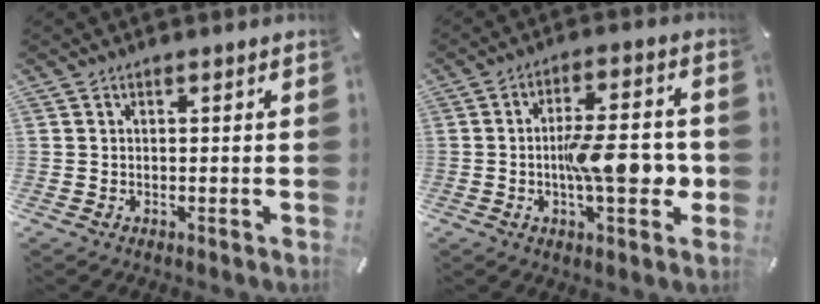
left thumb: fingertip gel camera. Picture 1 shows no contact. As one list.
[{"total": 13.1, "force": [-1.7, 5.0, 11.9], "torque": [-0.157, -0.001, -0.030]}]